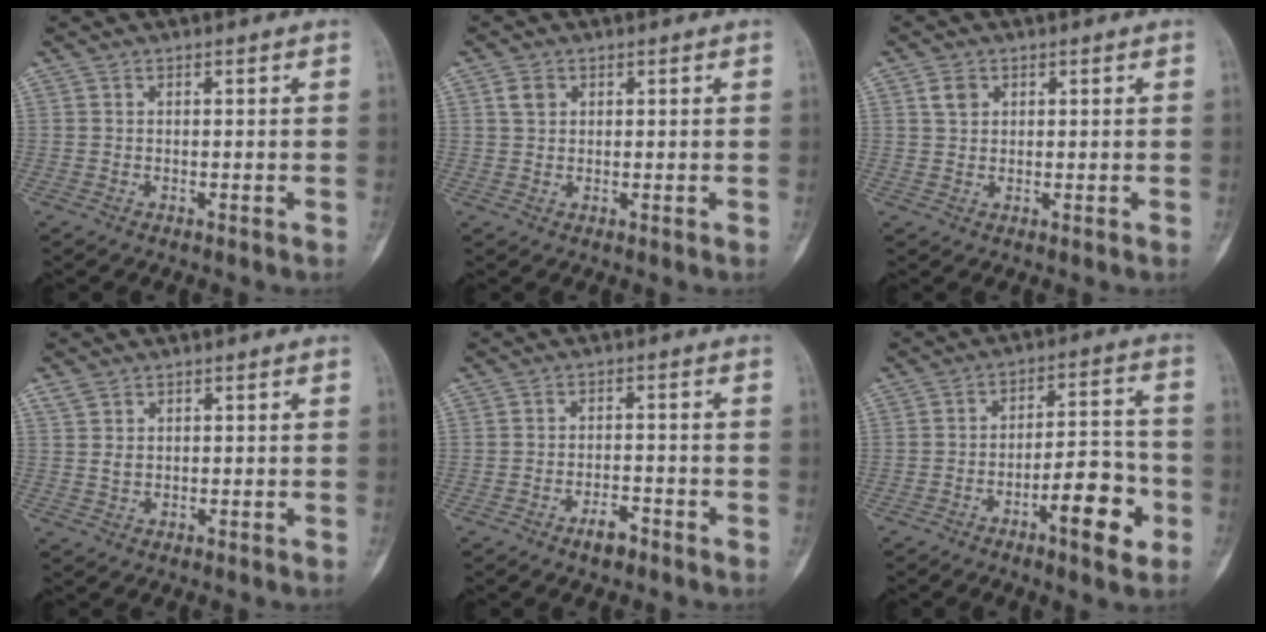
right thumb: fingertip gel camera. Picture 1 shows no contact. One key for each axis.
{"total": 2.5, "fx": 1.0, "fy": 1.9, "fz": 1.3, "tx": -0.019, "ty": 0.001, "tz": 0.021}
{"total": 2.7, "fx": 1.2, "fy": 2.1, "fz": 1.3, "tx": -0.017, "ty": 0.000, "tz": 0.024}
{"total": 2.6, "fx": 1.5, "fy": 1.7, "fz": 1.2, "tx": -0.021, "ty": -0.002, "tz": 0.035}
{"total": 3.3, "fx": -2.3, "fy": 1.3, "fz": 1.9, "tx": -0.030, "ty": 0.015, "tz": -0.038}
{"total": 11.6, "fx": -4.9, "fy": 3.7, "fz": 9.8, "tx": -0.129, "ty": 0.035, "tz": -0.074}